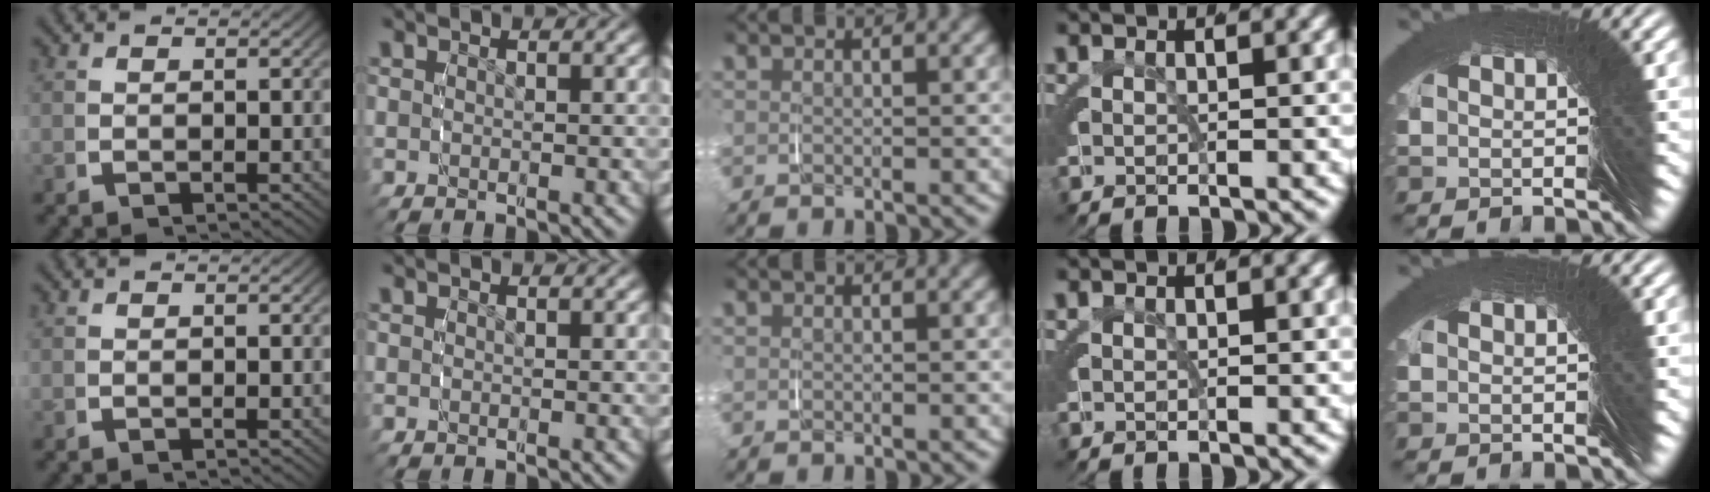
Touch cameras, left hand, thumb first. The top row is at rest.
{}